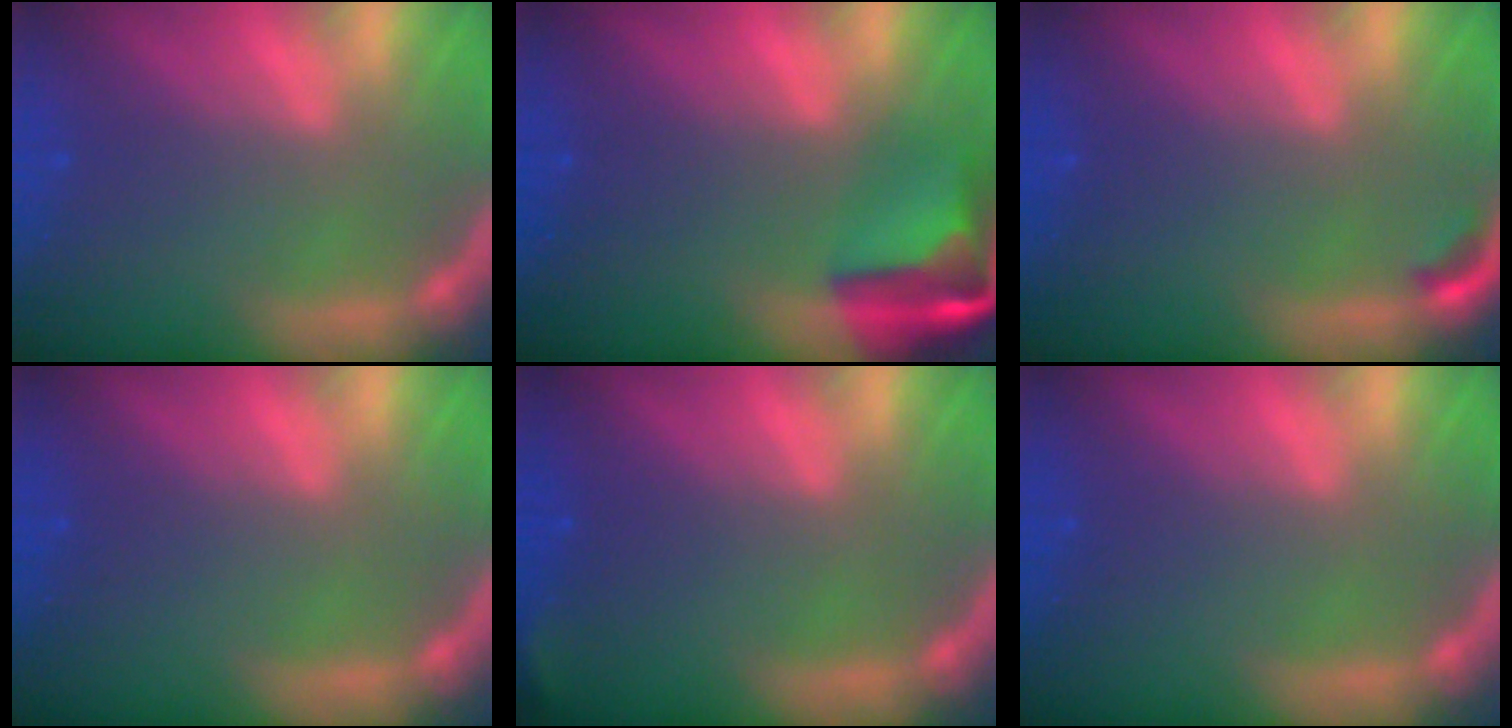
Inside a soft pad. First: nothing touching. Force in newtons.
{"total": 6.9}
{"total": 0.9}
{"total": 0.0}
{"total": 1.4}
{"total": 0.0}